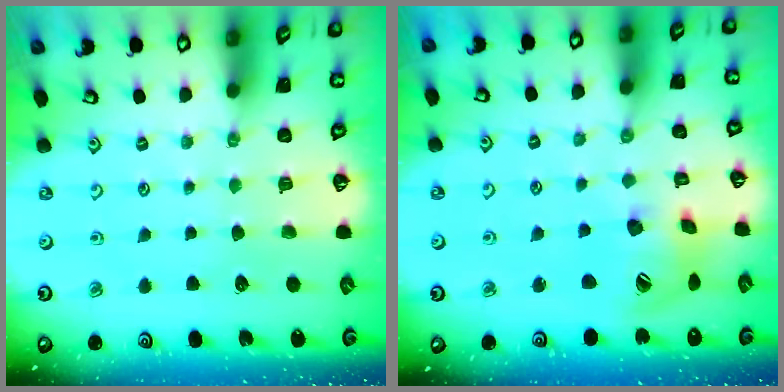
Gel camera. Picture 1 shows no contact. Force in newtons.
{"total": 15.3, "press": 15.1, "slide": 2.2}